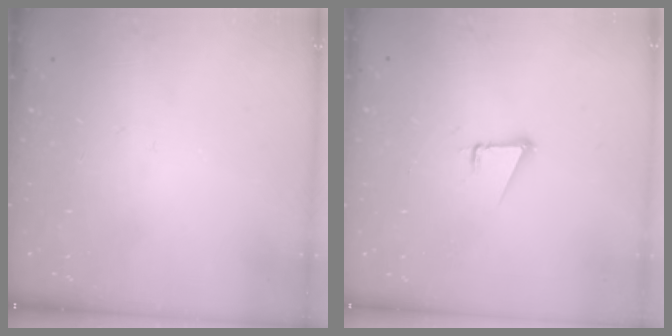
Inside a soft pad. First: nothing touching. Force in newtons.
{"total": 1.9, "press": 1.9, "slide": 0.1}